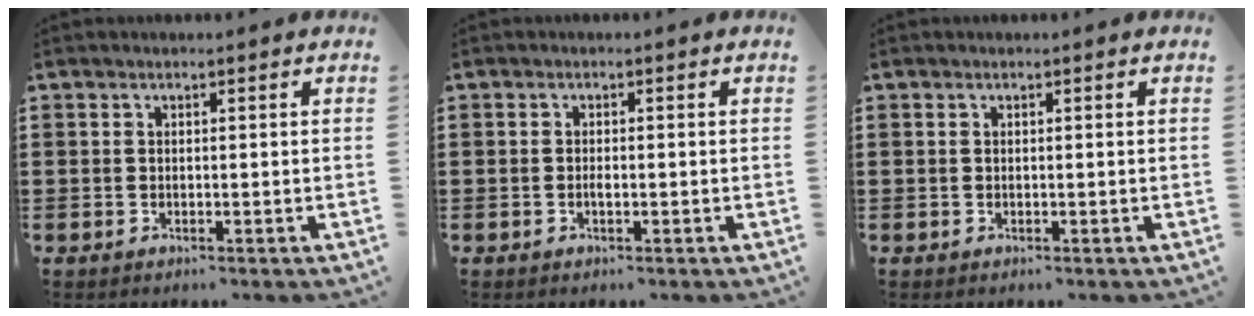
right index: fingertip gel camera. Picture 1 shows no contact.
{"total": 0.9, "force": [-0.3, 0.3, 0.8], "torque": [-0.016, -0.003, -0.005]}
{"total": 0.0}